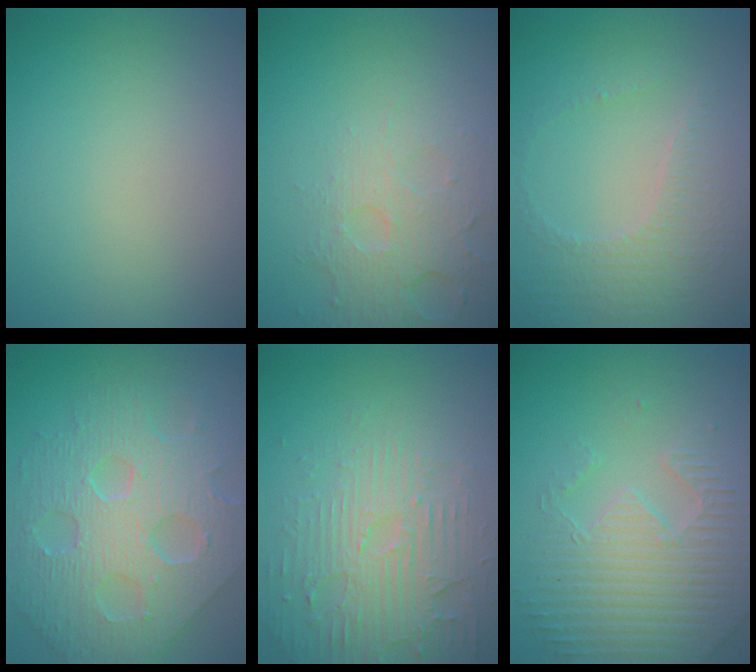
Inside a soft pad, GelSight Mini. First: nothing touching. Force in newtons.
{"total": 4.7, "press": 3.1, "slide": 3.5}
{"total": 4.4, "press": 3.1, "slide": 3.1}
{"total": 8.7, "press": 6.4, "slide": 5.8}
{"total": 4.1, "press": 3.7, "slide": 1.9}
{"total": 5.0, "press": 4.6, "slide": 1.9}